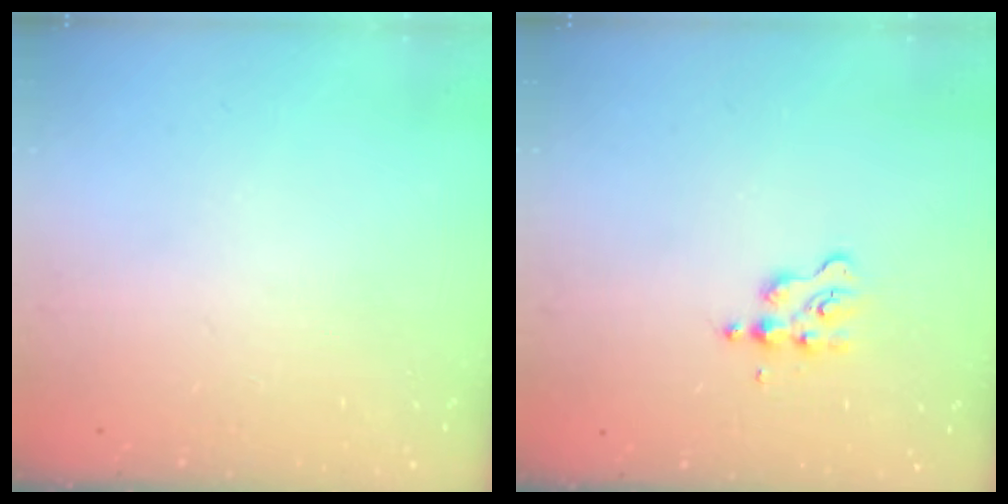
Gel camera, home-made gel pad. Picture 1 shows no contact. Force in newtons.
{"total": 2.4, "press": 2.4, "slide": 0.3}